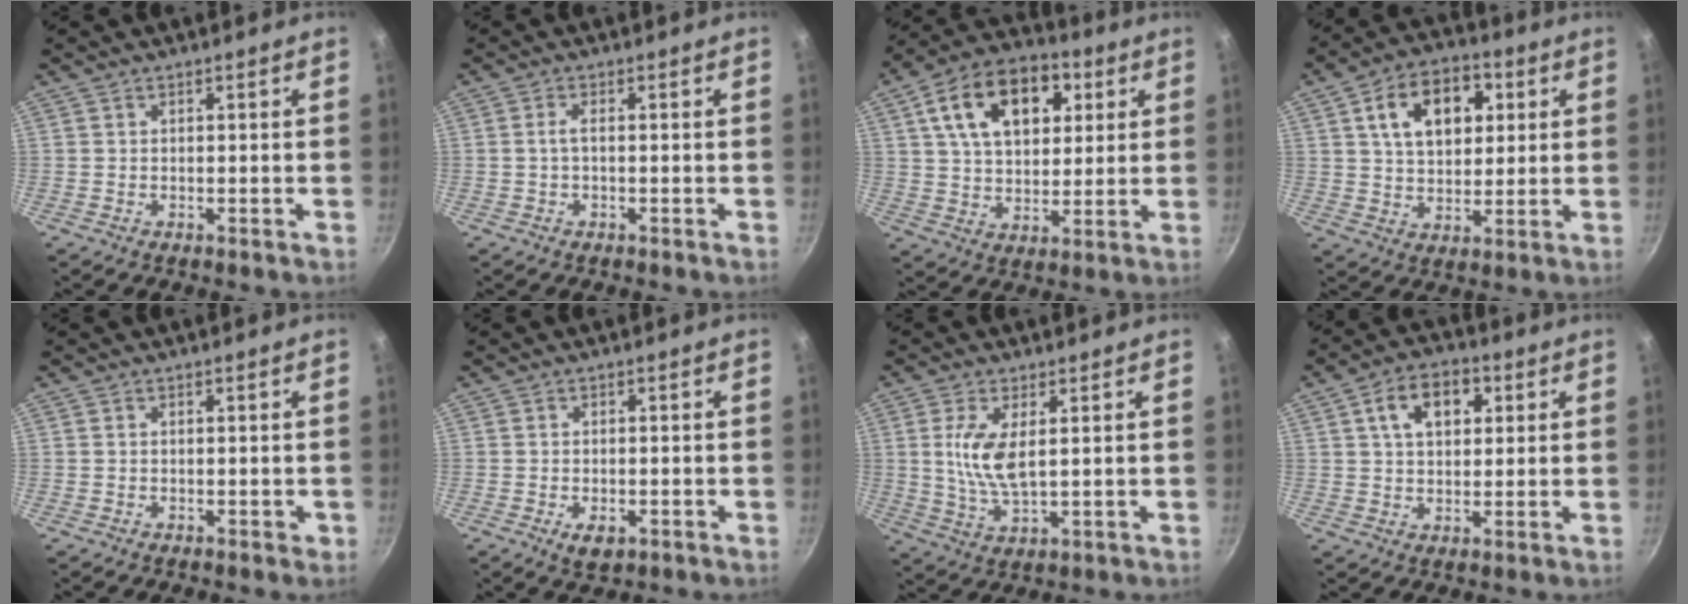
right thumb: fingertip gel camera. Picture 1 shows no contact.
{"total": 1.8, "force": [-0.2, 0.6, 1.7], "torque": [-0.042, 0.009, -0.006]}
{"total": 18.4, "force": [6.4, 11.7, 12.6], "torque": [-0.177, 0.003, 0.096]}
{"total": 14.2, "force": [4.3, 9.3, 9.8], "torque": [-0.125, 0.002, 0.063]}
{"total": 1.1, "force": [-0.2, 0.8, 0.8], "torque": [-0.007, 0.003, -0.003]}
{"total": 3.8, "force": [-1.4, 2.1, 2.8], "torque": [-0.045, -0.002, -0.019]}
{"total": 8.0, "force": [1.6, 3.2, 7.2], "torque": [-0.144, -0.010, 0.036]}
{"total": 9.7, "force": [3.1, 6.4, 6.7], "torque": [-0.088, 0.006, 0.042]}